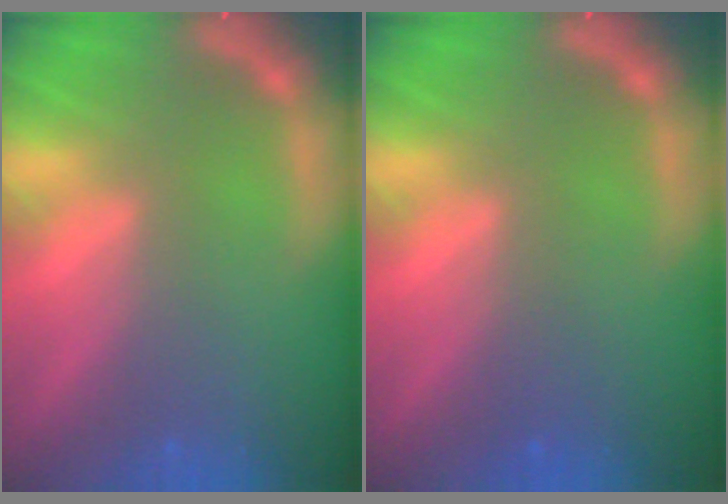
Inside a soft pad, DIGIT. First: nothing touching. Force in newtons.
{"total": 0.9}